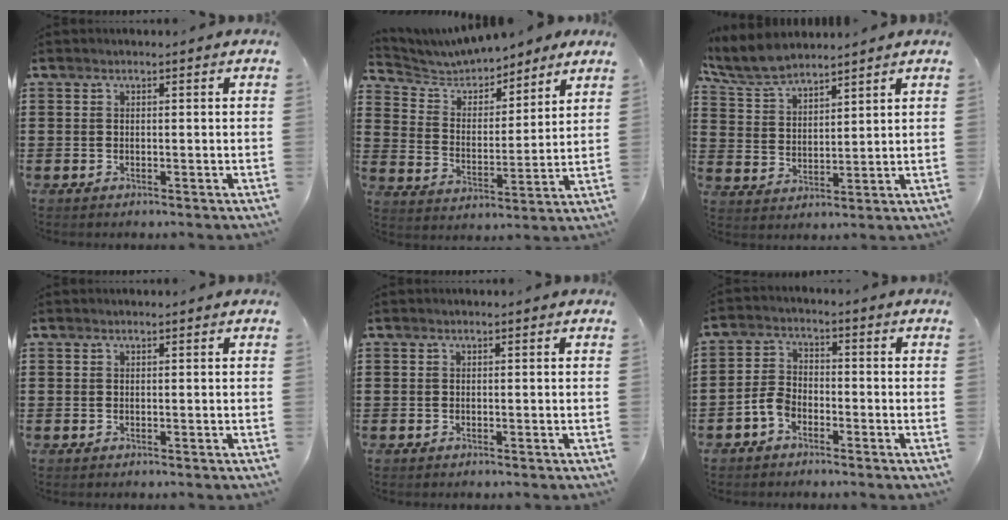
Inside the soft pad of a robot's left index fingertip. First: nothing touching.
{"total": 6.3, "force": [6.1, 1.5, 1.1], "torque": [-0.054, -0.034, 0.106]}
{"total": 6.5, "force": [5.9, 1.4, 2.3], "torque": [-0.067, -0.015, 0.111]}
{"total": 0.0}
{"total": 0.0}
{"total": 3.8, "force": [-2.3, 2.1, 2.0], "torque": [-0.060, 0.002, -0.051]}